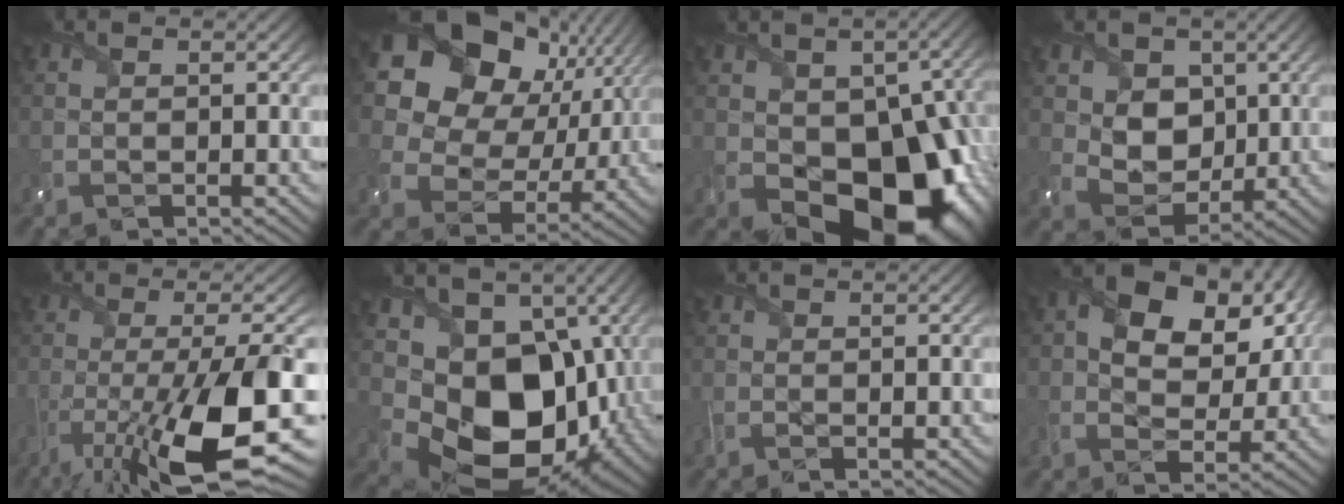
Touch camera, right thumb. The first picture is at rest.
{"total": 19.9, "force": [8.3, 14.7, 10.6], "torque": [-0.257, 0.057, 0.166]}
{"total": 16.9, "force": [-3.4, 11.4, 12.1], "torque": [-0.161, -0.050, -0.022]}
{"total": 6.8, "force": [2.0, 5.4, 3.6], "torque": [-0.095, -0.017, 0.032]}
{"total": 16.6, "force": [-7.3, 3.8, 14.4], "torque": [-0.225, -0.006, -0.118]}
{"total": 16.8, "force": [-0.5, 13.2, 10.4], "torque": [-0.180, -0.049, 0.009]}
{"total": 0.5, "force": [0.0, 0.3, 0.5], "torque": [-0.012, -0.002, -0.001]}
{"total": 10.3, "force": [3.7, 6.9, 6.7], "torque": [-0.116, 0.010, 0.057]}